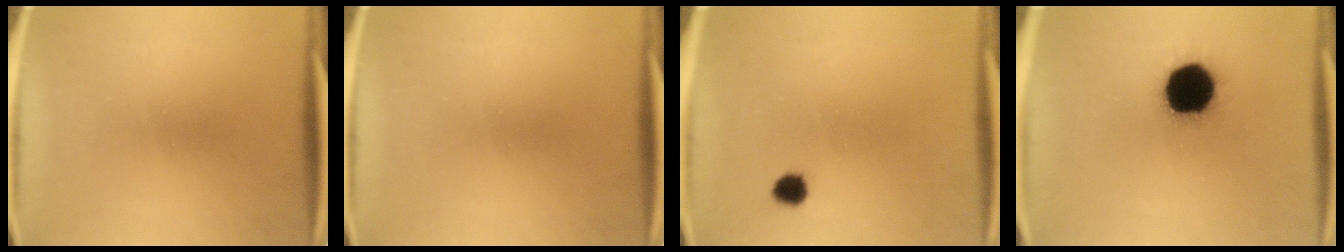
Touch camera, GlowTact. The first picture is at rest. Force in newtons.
{"total": 0.0}
{"total": 2.5}
{"total": 18.5}